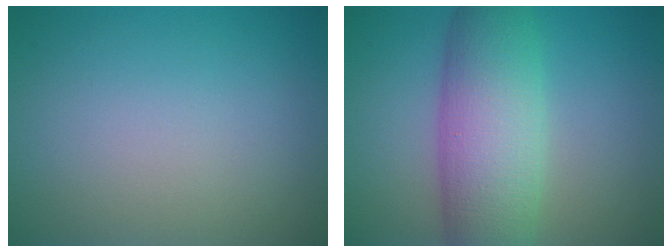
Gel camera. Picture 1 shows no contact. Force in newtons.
{"total": 8.5, "press": 8.5, "slide": 0.1}